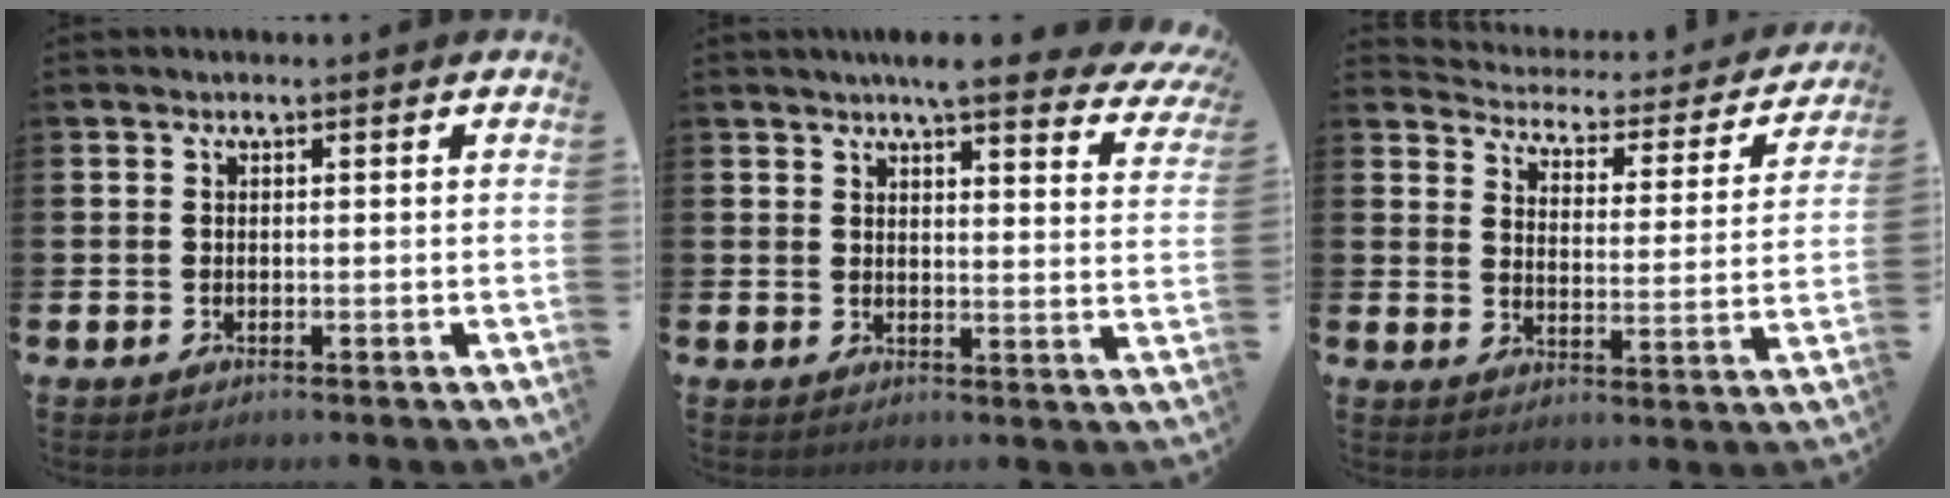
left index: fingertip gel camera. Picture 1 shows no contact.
{"total": 5.7, "force": [5.2, 0.5, 2.4], "torque": [-0.040, -0.031, 0.085]}
{"total": 4.0, "force": [3.8, 1.3, 0.5], "torque": [-0.027, -0.043, 0.055]}